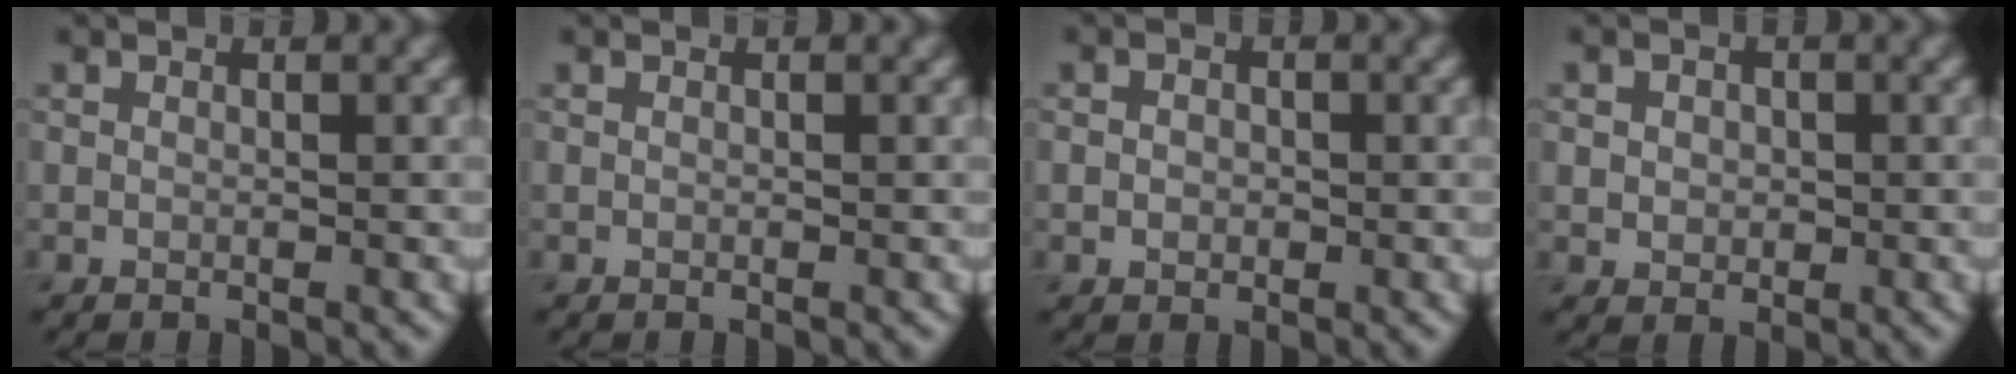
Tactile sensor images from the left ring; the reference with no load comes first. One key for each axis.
{"total": 0.0}
{"total": 1.2, "fx": -0.1, "fy": 1.1, "fz": 0.6, "tx": -0.007, "ty": -0.002, "tz": -0.002}
{"total": 1.8, "fx": 0.3, "fy": 1.6, "fz": 0.9, "tx": -0.012, "ty": 0.006, "tz": 0.001}